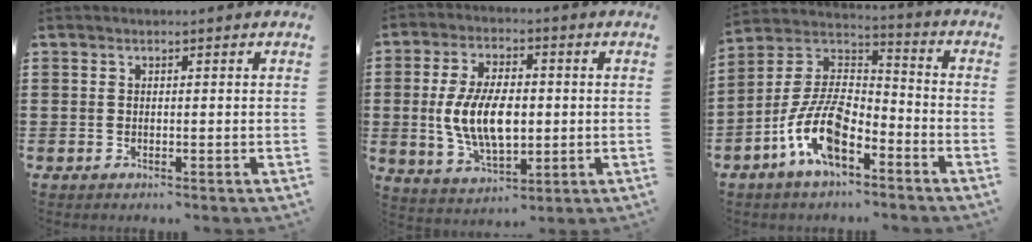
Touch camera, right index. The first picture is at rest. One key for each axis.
{"total": 9.9, "fx": -0.5, "fy": 5.2, "fz": 8.4, "tx": -0.179, "ty": -0.001, "tz": -0.015}
{"total": 11.3, "fx": -6.0, "fy": 5.0, "fz": 8.2, "tx": -0.197, "ty": -0.002, "tz": -0.122}